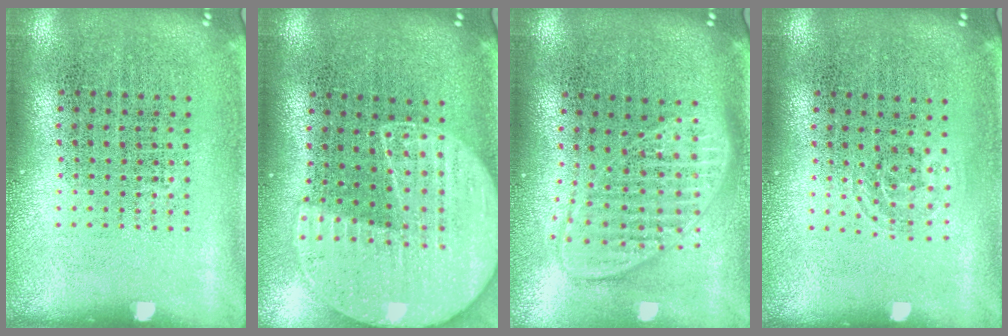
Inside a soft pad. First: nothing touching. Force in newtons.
{"total": 1.7, "press": 1.6, "slide": 0.7}
{"total": 1.9, "press": 1.5, "slide": 1.1}
{"total": 0.8, "press": 0.6, "slide": 0.5}